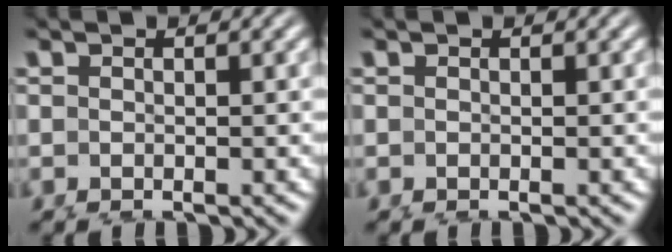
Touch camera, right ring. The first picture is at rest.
{"total": 0.0}